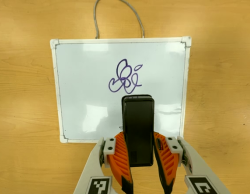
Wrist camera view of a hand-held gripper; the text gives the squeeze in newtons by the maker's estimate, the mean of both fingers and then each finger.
{"total": 9.5, "left": 6.7, "right": 12.2}